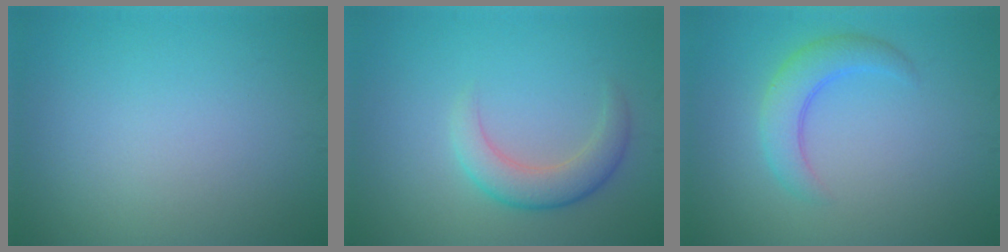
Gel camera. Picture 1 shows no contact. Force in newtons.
{"total": 3.4, "press": 3.4, "slide": 0.3}
{"total": 3.3, "press": 3.3, "slide": 0.2}